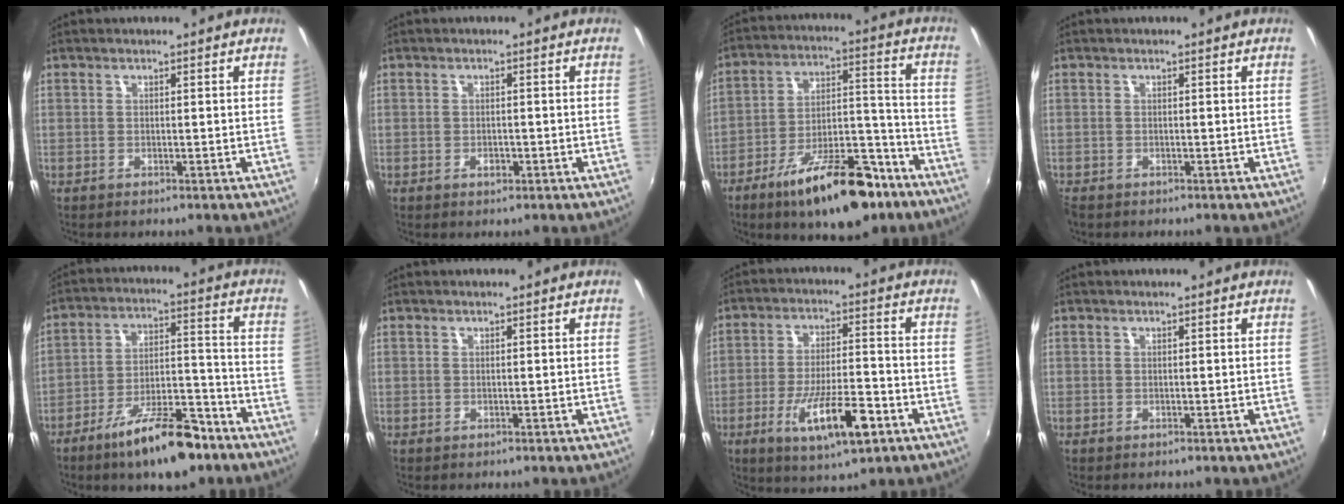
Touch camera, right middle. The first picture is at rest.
{"total": 1.5, "force": [-0.7, 1.0, 0.8], "torque": [-0.013, 0.000, -0.011]}
{"total": 19.4, "force": [-12.9, 6.9, 12.7], "torque": [-0.210, -0.002, -0.196]}
{"total": 1.4, "force": [-1.2, 0.6, 0.4], "torque": [-0.013, -0.007, -0.023]}
{"total": 14.8, "force": [-10.4, 4.5, 9.6], "torque": [-0.168, 0.000, -0.161]}
{"total": 0.0}
{"total": 12.8, "force": [-5.9, 3.5, 10.9], "torque": [-0.207, -0.018, -0.094]}
{"total": 0.0}